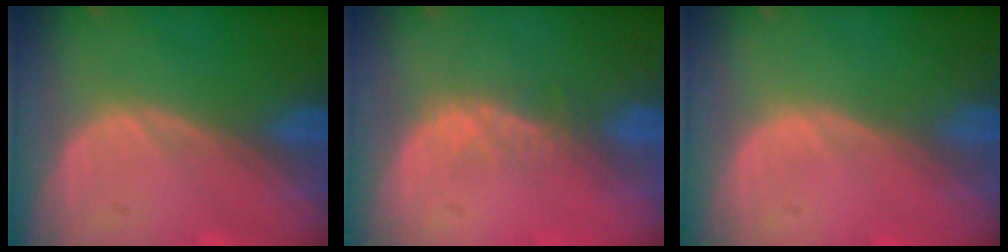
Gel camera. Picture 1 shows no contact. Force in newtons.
{"total": 2.8, "press": 2.3, "slide": 1.7}
{"total": 0.0}